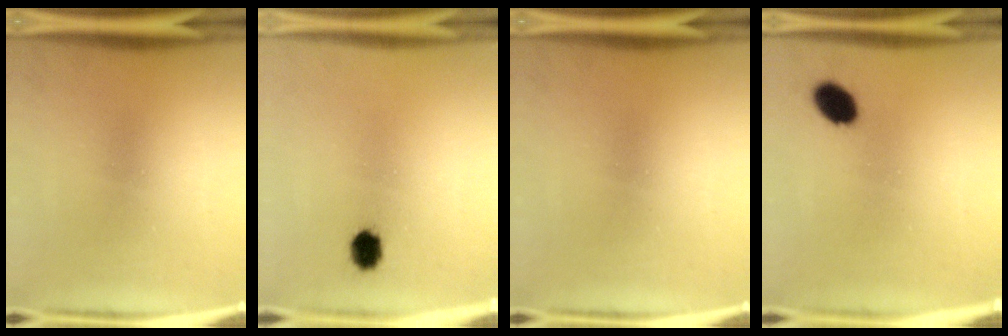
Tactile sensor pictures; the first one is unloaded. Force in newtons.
{"total": 3.6}
{"total": 0.0}
{"total": 5.5}